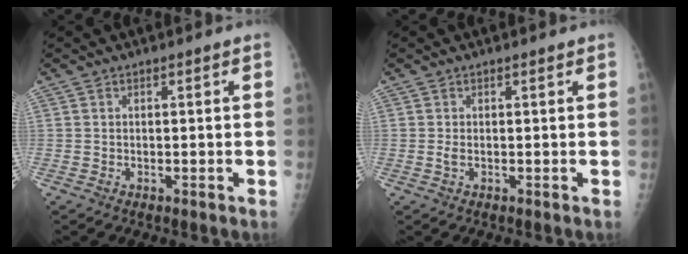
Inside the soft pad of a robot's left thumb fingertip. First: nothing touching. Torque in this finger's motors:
{"motor_torque": [-0.18, 0.08, 0.07, -0.01, 0.01]}